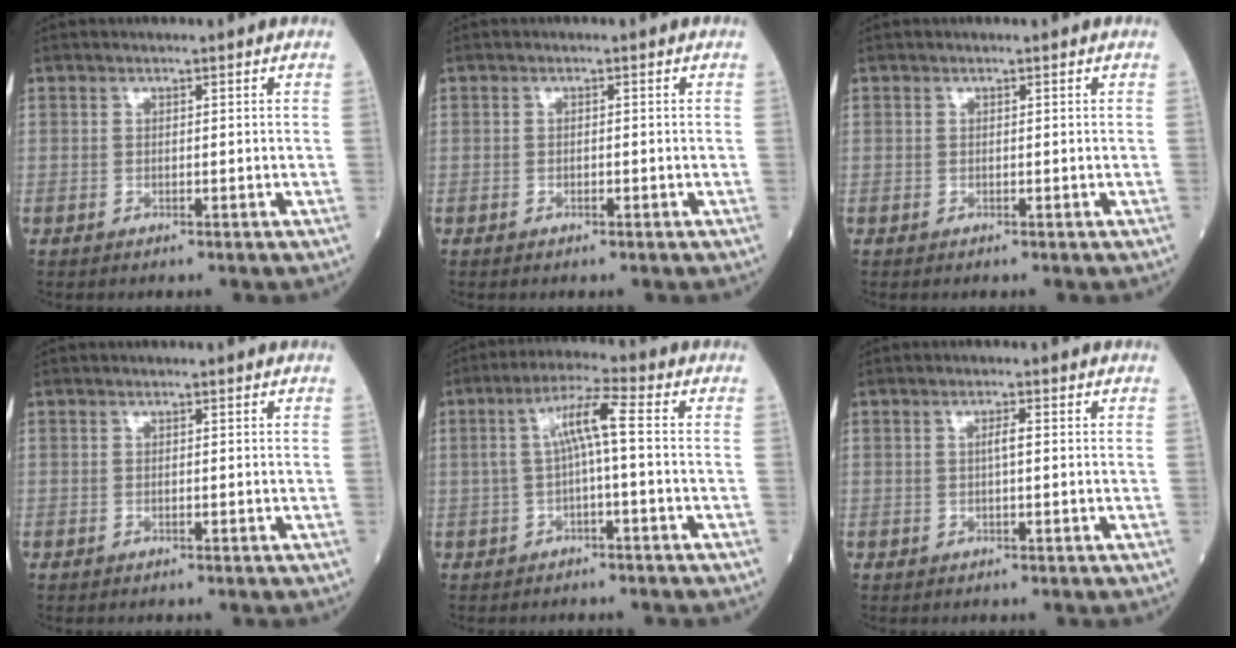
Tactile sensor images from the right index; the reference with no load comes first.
{"total": 0.6, "force": [-0.3, 0.2, 0.4], "torque": [-0.009, 0.000, -0.004]}
{"total": 0.0}
{"total": 0.0}
{"total": 6.1, "force": [0.1, 0.4, 6.1], "torque": [-0.113, 0.027, 0.003]}
{"total": 1.4, "force": [0.1, 0.1, 1.4], "torque": [-0.026, 0.003, 0.000]}